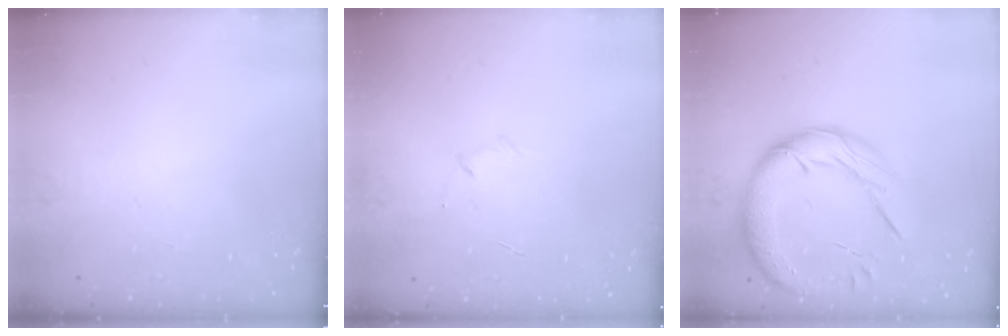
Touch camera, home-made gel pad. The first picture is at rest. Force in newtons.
{"total": 4.5, "press": 4.3, "slide": 1.3}
{"total": 17.1, "press": 16.7, "slide": 3.5}